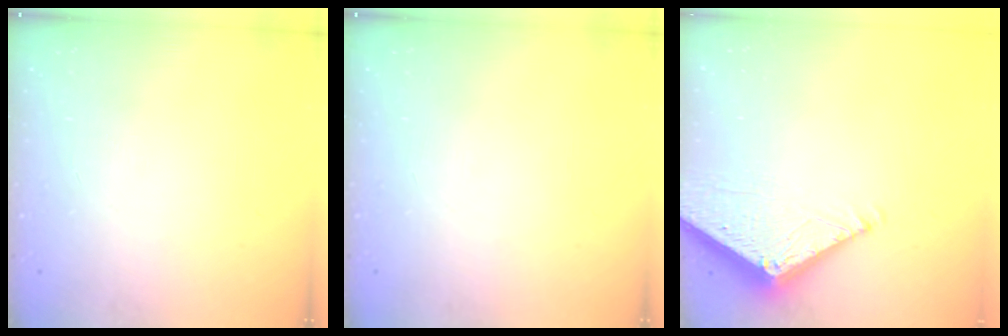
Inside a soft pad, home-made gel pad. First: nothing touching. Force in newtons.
{"total": 0.0}
{"total": 6.2, "press": 6.2, "slide": 0.2}